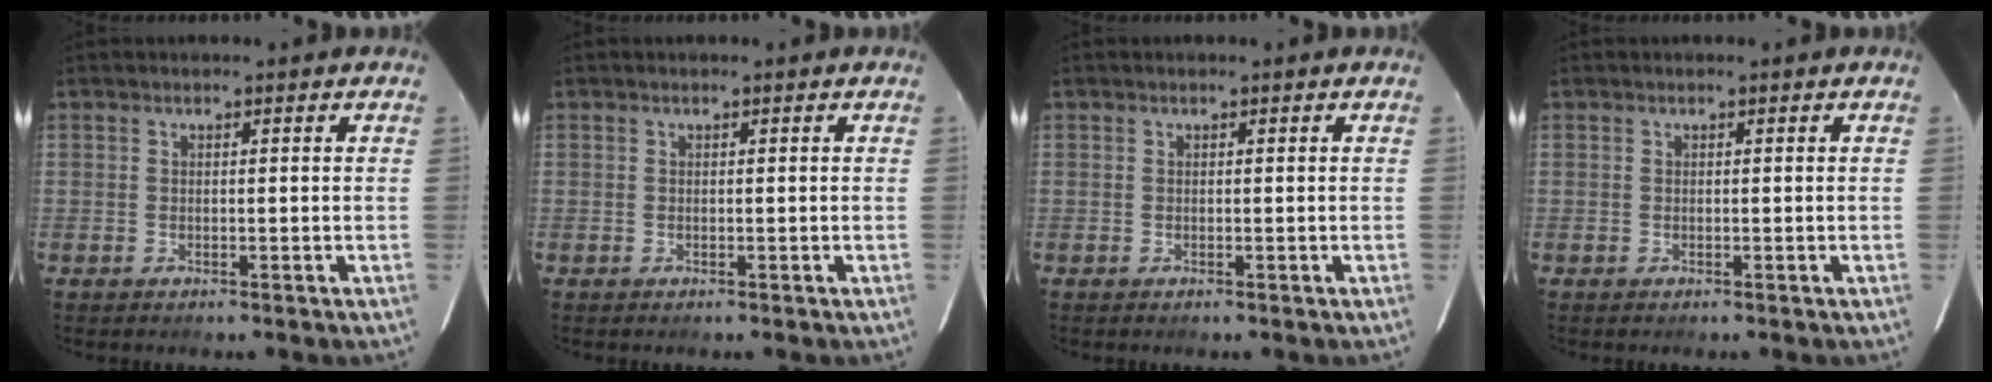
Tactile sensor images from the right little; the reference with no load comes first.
{"total": 0.0}
{"total": 0.0}
{"total": 0.0}